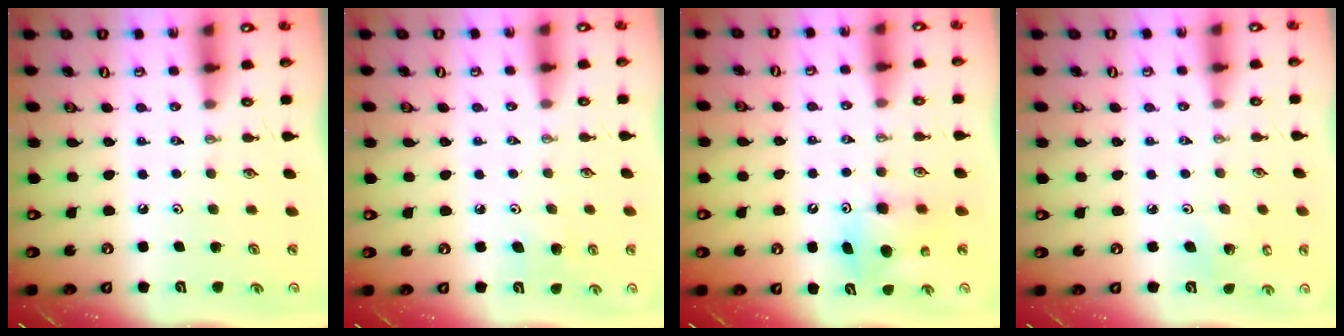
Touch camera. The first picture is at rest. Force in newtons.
{"total": 5.5, "press": 5.4, "slide": 1.3}
{"total": 7.5, "press": 7.5, "slide": 0.5}
{"total": 3.5, "press": 3.3, "slide": 1.1}